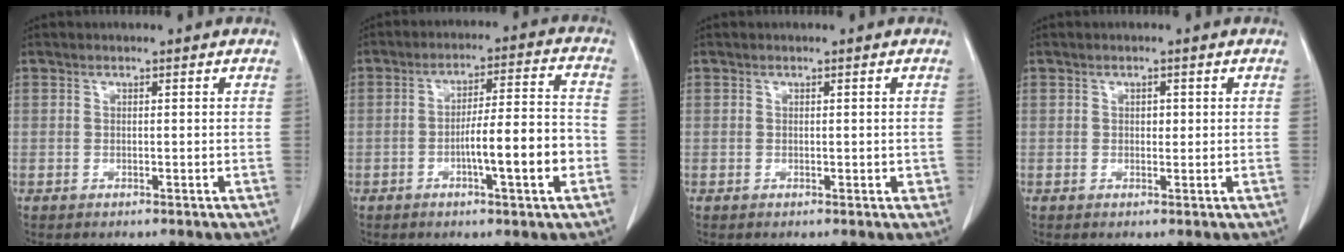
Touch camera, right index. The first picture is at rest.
{"total": 10.3, "force": [-3.2, 0.7, 9.7], "torque": [-0.154, 0.014, -0.049]}
{"total": 1.1, "force": [-0.1, 0.6, 0.9], "torque": [-0.010, 0.001, 0.002]}
{"total": 1.0, "force": [0.2, 0.7, 0.8], "torque": [-0.009, 0.001, 0.003]}